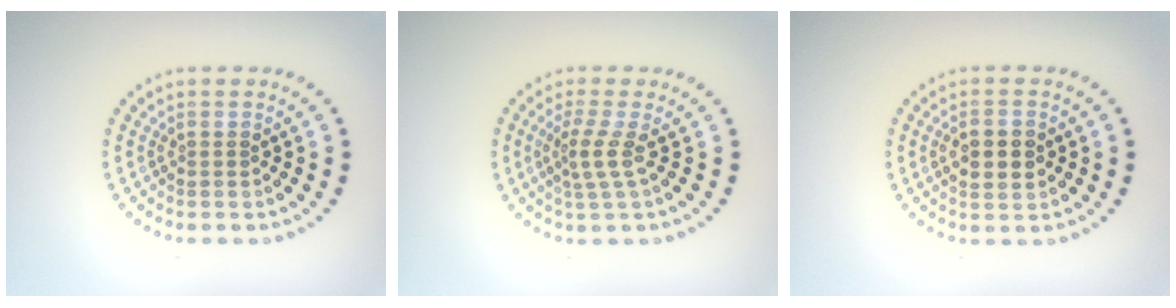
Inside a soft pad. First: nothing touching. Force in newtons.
{"total": 2.3, "press": 1.5, "slide": 1.8}
{"total": 3.0, "press": 3.0, "slide": 0.1}